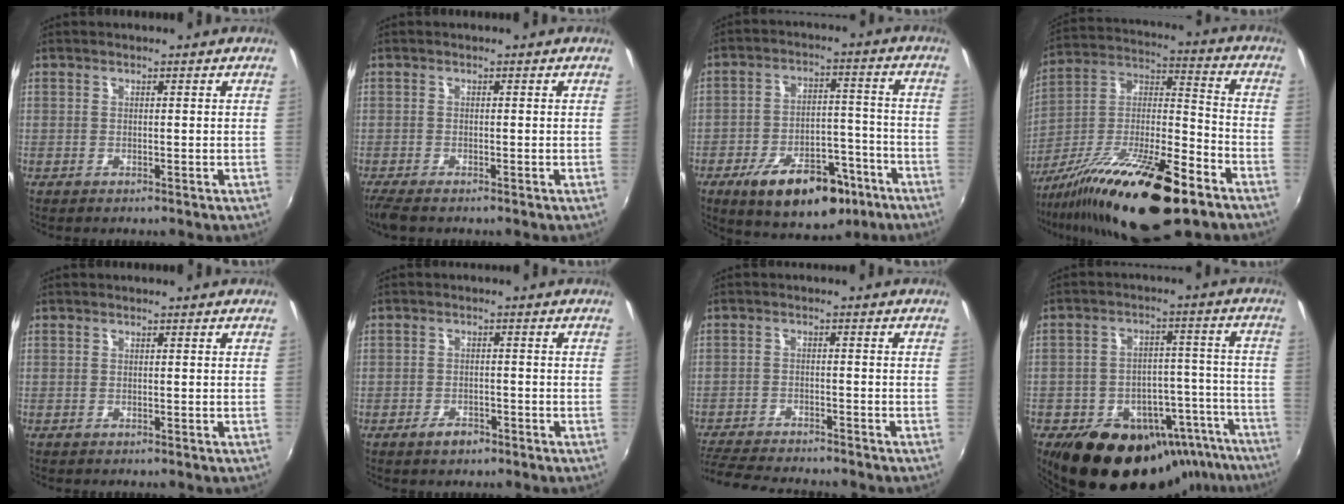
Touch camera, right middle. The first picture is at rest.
{"total": 3.3, "force": [-2.6, 0.6, 2.0], "torque": [-0.044, -0.017, -0.049]}
{"total": 16.5, "force": [-10.1, 8.2, 10.2], "torque": [-0.176, 0.013, -0.139]}
{"total": 24.6, "force": [-15.4, 6.1, 18.2], "torque": [-0.310, -0.026, -0.265]}
{"total": 0.0}
{"total": 2.7, "force": [-1.9, 1.5, 1.1], "torque": [-0.025, 0.001, -0.030]}
{"total": 11.2, "force": [-10.2, 1.9, 4.3], "torque": [-0.111, -0.020, -0.169]}
{"total": 23.1, "force": [-16.8, 12.3, 9.9], "torque": [-0.175, 0.036, -0.205]}